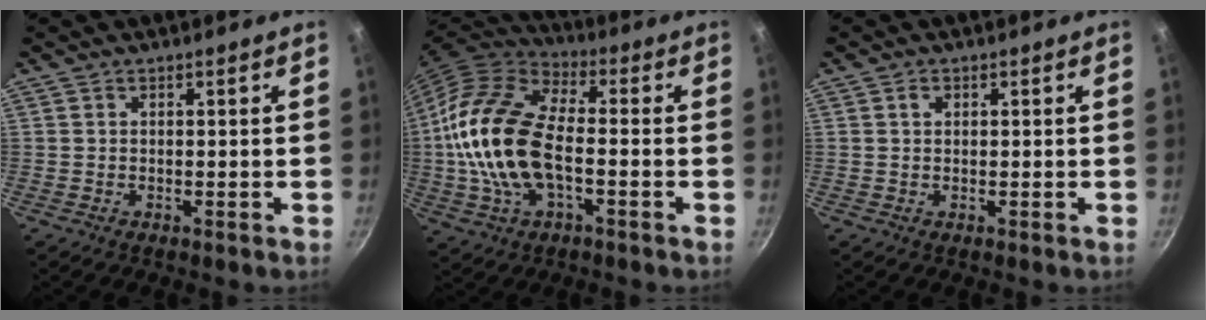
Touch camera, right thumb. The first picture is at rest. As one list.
[{"total": 19.3, "force": [-2.0, 10.2, 16.2], "torque": [-0.311, 0.032, -0.051]}, {"total": 1.4, "force": [0.5, 1.0, 0.7], "torque": [-0.009, 0.005, 0.008]}]